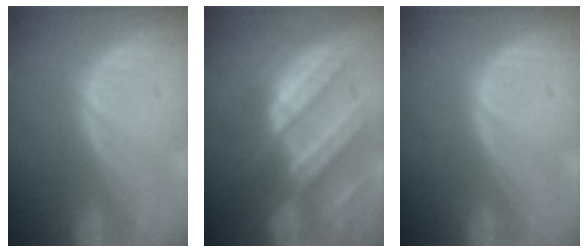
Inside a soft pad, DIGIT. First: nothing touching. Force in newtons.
{"total": 10.4, "press": 9.1, "slide": 5.0}
{"total": 0.0}